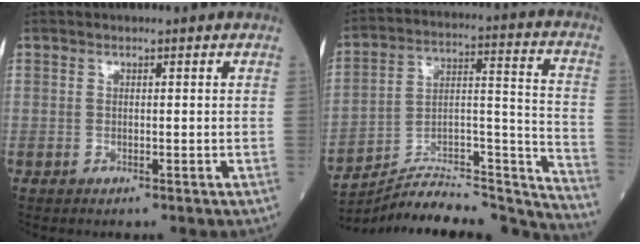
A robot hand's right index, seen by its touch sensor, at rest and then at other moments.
{"total": 24.4, "force": [-23.3, 1.9, 7.0], "torque": [-0.073, 0.039, -0.350]}